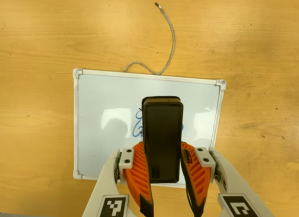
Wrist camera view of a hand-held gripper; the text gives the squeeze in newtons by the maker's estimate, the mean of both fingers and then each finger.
{"total": 7.6, "left": 6.0, "right": 9.2}